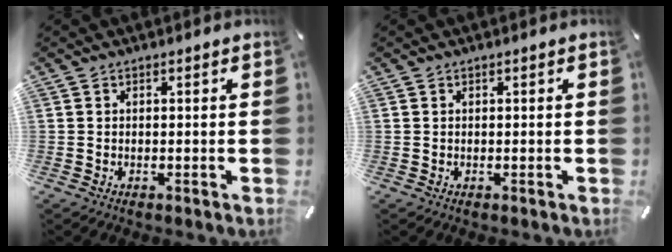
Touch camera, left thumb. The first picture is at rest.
{"total": 0.0}